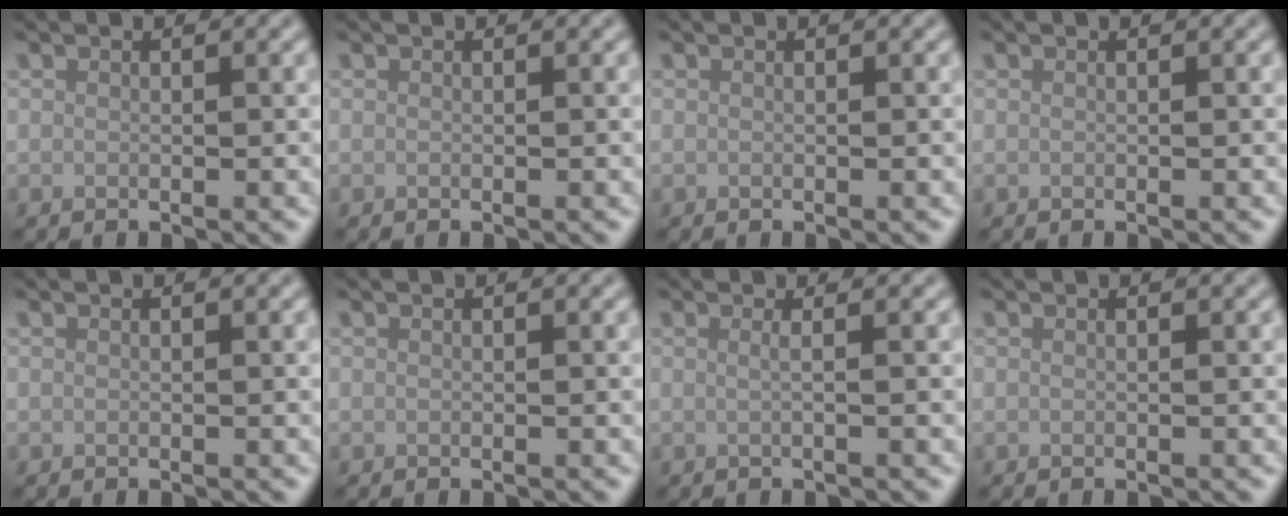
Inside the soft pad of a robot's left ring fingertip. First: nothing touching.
{"total": 0.0}
{"total": 0.0}
{"total": 0.0}
{"total": 0.0}
{"total": 0.0}
{"total": 1.5, "force": [0.3, 0.7, 1.3], "torque": [-0.014, -0.003, -0.016]}
{"total": 0.0}